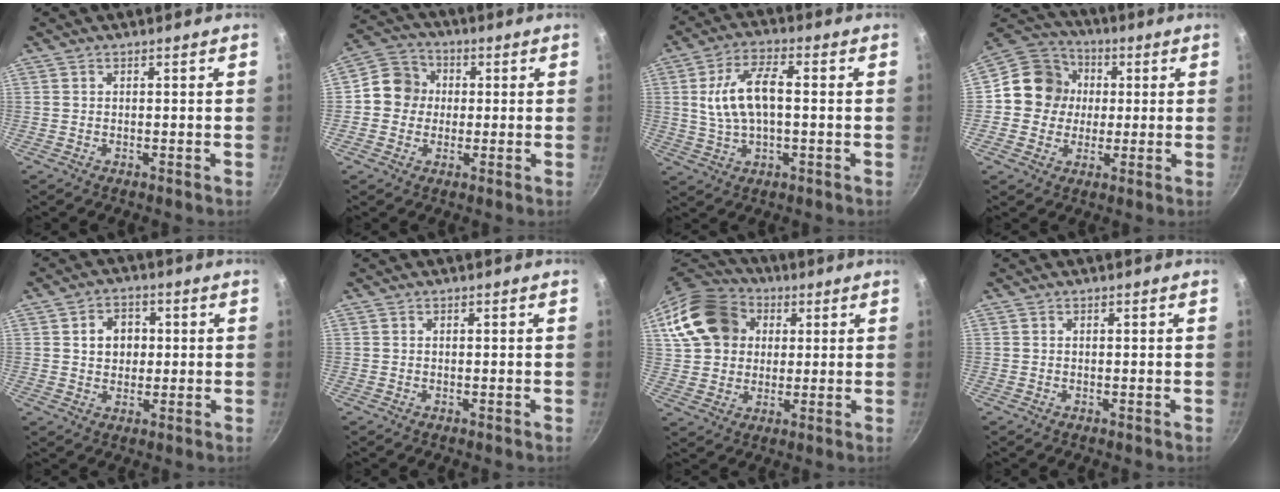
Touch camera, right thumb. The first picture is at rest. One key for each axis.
{"total": 8.1, "fx": 0.2, "fy": 7.5, "fz": 3.0, "tx": -0.015, "ty": 0.017, "tz": -0.019}
{"total": 10.8, "fx": 0.7, "fy": 5.1, "fz": 9.5, "tx": -0.181, "ty": 0.022, "tz": 0.011}
{"total": 12.0, "fx": 0.8, "fy": 11.2, "fz": 4.3, "tx": -0.036, "ty": 0.022, "tz": -0.007}
{"total": 6.1, "fx": 1.0, "fy": 5.1, "fz": 3.4, "tx": -0.029, "ty": 0.007, "tz": 0.011}
{"total": 0.0}
{"total": 17.4, "fx": 5.1, "fy": 14.1, "fz": 9.0, "tx": -0.156, "ty": 0.025, "tz": 0.090}
{"total": 0.0}